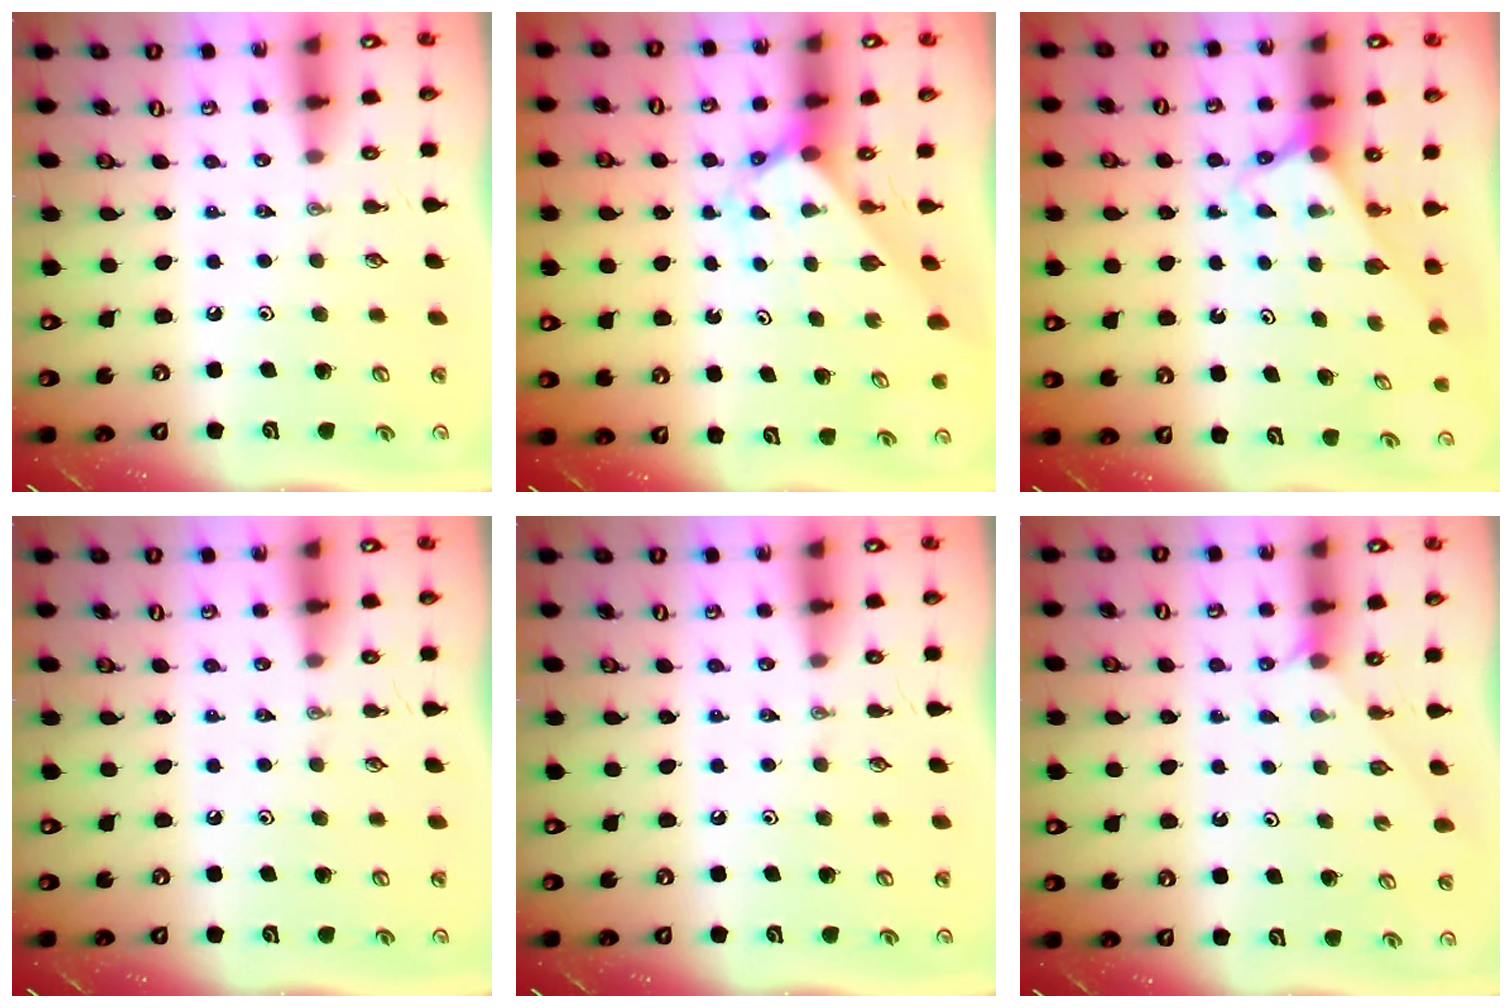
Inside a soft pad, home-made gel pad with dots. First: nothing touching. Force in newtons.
{"total": 2.1, "press": 2.1, "slide": 0.2}
{"total": 2.6, "press": 2.6, "slide": 0.2}
{"total": 0.0}
{"total": 0.0}
{"total": 1.9, "press": 1.9, "slide": 0.3}